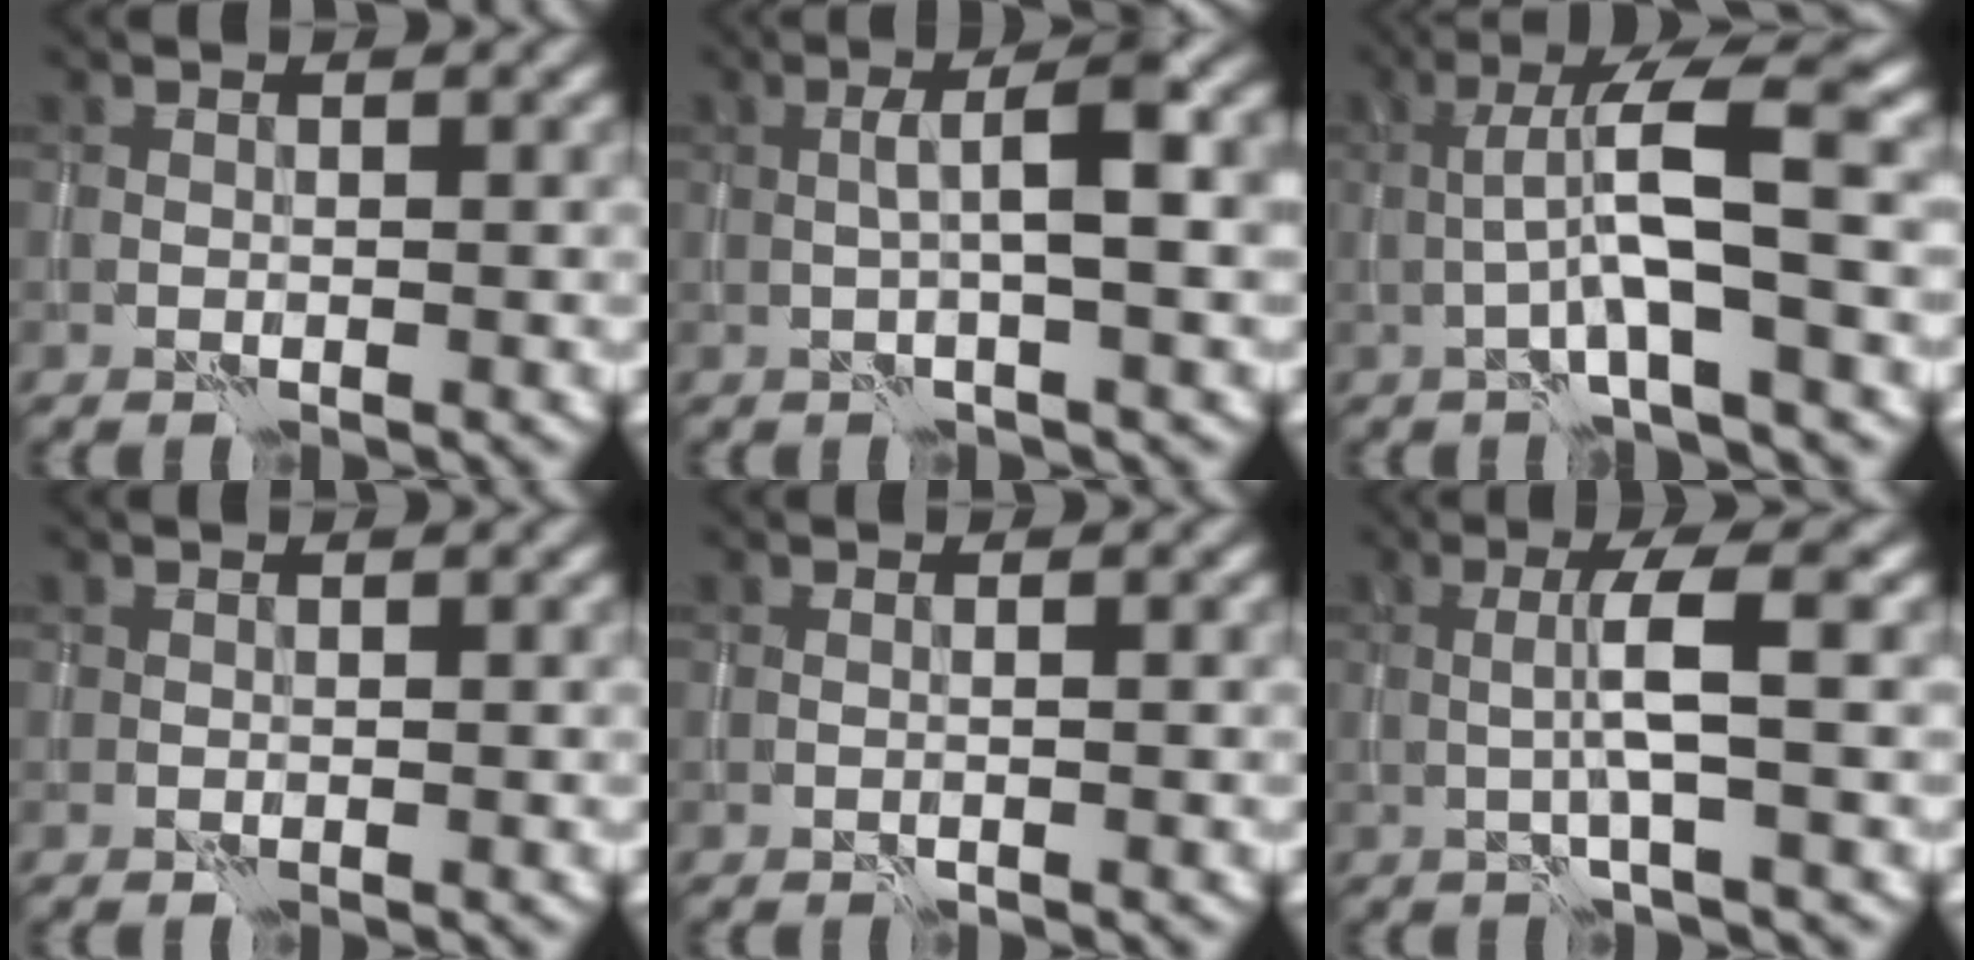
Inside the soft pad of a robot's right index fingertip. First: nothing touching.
{"total": 5.5, "force": [0.2, 1.0, 5.4], "torque": [-0.089, 0.014, 0.000]}
{"total": 6.4, "force": [-0.7, 0.9, 6.3], "torque": [-0.111, 0.018, -0.013]}
{"total": 0.0}
{"total": 0.6, "force": [-0.1, 0.1, 0.6], "torque": [-0.008, 0.002, -0.005]}
{"total": 3.5, "force": [-0.1, 0.3, 3.5], "torque": [-0.063, 0.005, -0.004]}